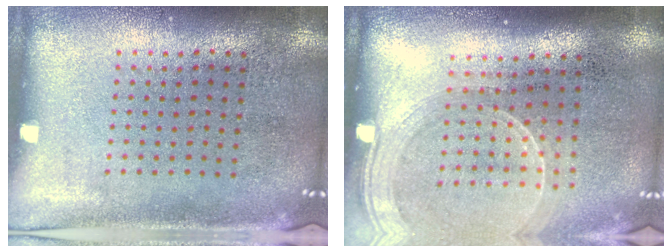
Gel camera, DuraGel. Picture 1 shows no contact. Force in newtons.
{"total": 1.7, "press": 1.5, "slide": 0.8}